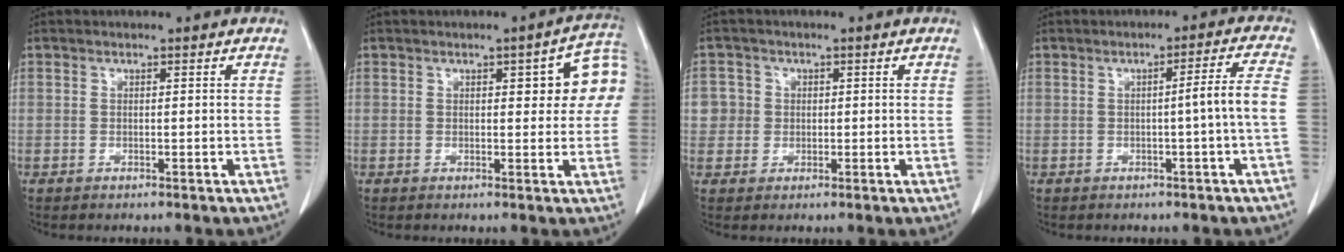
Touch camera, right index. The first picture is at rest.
{"total": 7.9, "force": [1.7, 2.3, 7.4], "torque": [-0.083, 0.022, 0.016]}
{"total": 3.5, "force": [0.4, 3.5, 0.0], "torque": [0.017, 0.009, 0.007]}
{"total": 4.5, "force": [-0.9, -1.1, 4.3], "torque": [-0.059, 0.007, -0.012]}